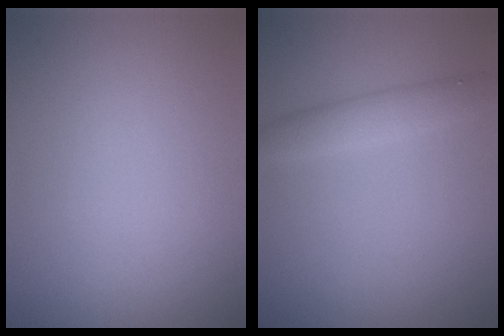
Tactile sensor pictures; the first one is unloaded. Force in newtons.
{"total": 2.4, "press": 2.4, "slide": 0.1}